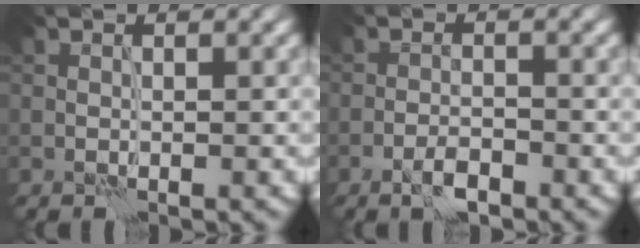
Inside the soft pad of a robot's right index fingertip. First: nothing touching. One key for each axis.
{"total": 2.3, "fx": -1.5, "fy": 0.7, "fz": 1.5, "tx": -0.028, "ty": 0.003, "tz": -0.032}